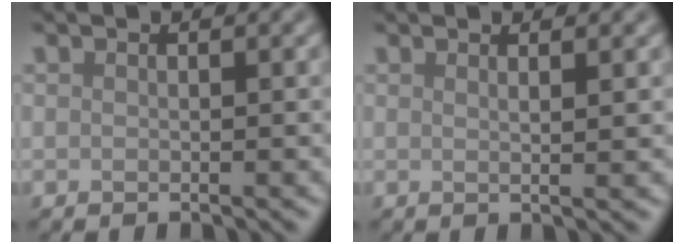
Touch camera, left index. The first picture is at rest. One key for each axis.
{"total": 2.4, "fx": 1.0, "fy": 0.8, "fz": 2.0, "tx": -0.021, "ty": 0.004, "tz": -0.005}